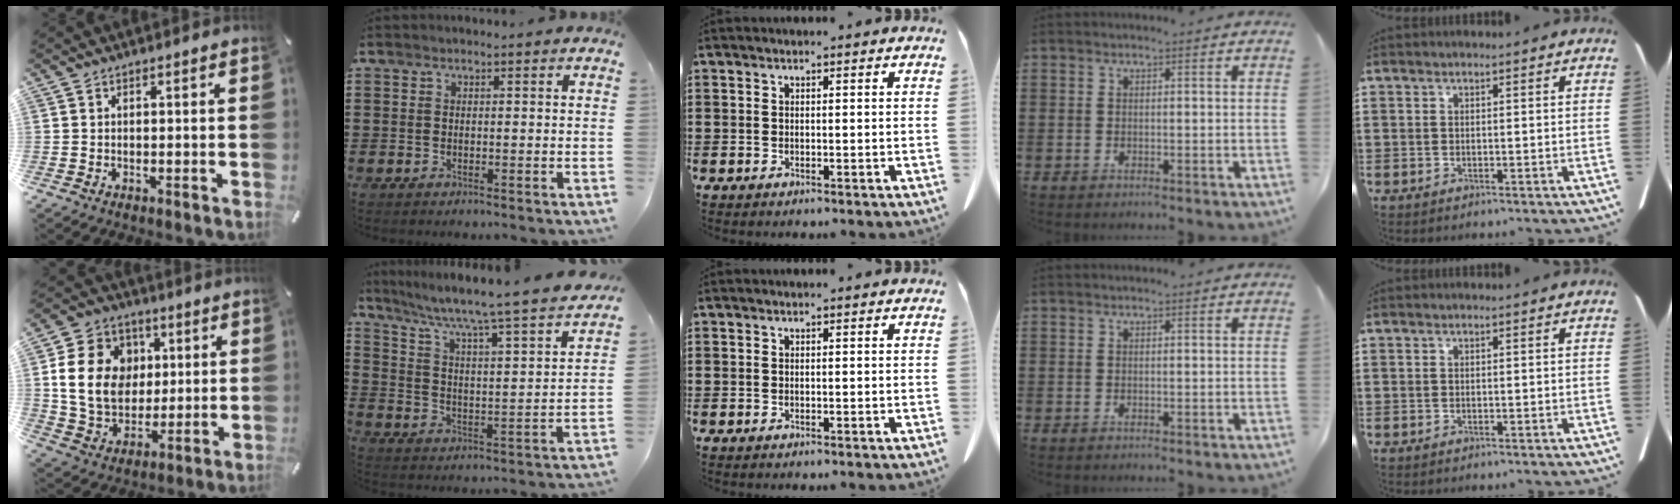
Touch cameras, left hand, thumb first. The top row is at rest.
{"thumb": {"total": 16.3, "force": [2.7, 13.8, 8.3], "torque": [-0.169, 0.011, 0.053]}, "index": {"total": 5.2, "force": [4.3, -0.5, 3.0], "torque": [-0.079, -0.050, 0.058]}}